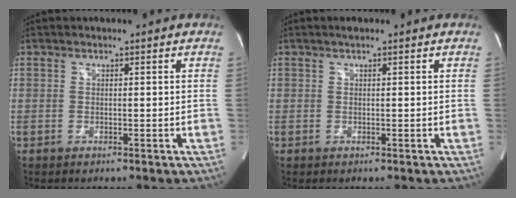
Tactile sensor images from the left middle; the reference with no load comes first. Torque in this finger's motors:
{"motor_torque": [0.15, -0.07, -0.02, 0.02]}